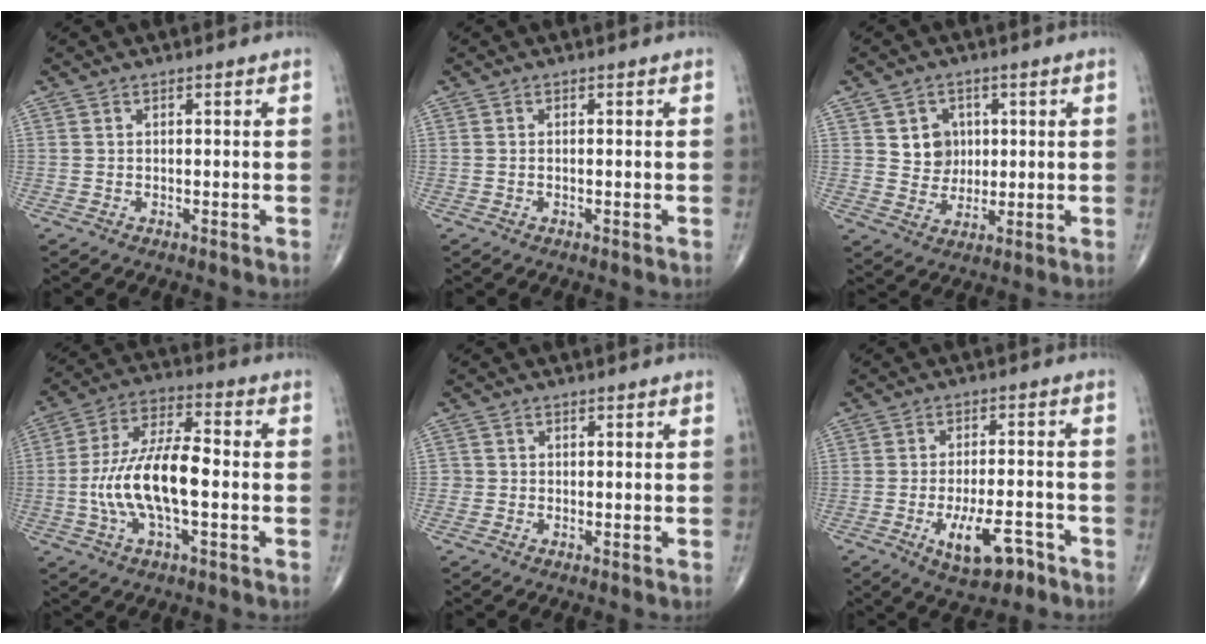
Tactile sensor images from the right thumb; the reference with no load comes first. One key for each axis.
{"total": 0.0}
{"total": 6.3, "fx": 1.6, "fy": 5.5, "fz": 2.6, "tx": -0.011, "ty": -0.006, "tz": 0.029}
{"total": 15.0, "fx": -2.2, "fy": 5.9, "fz": 13.6, "tx": -0.267, "ty": 0.032, "tz": -0.046}
{"total": 0.9, "fx": -0.2, "fy": 0.9, "fz": 0.0, "tx": 0.005, "ty": 0.005, "tz": -0.006}
{"total": 9.2, "fx": -4.5, "fy": 3.8, "fz": 7.1, "tx": -0.111, "ty": 0.020, "tz": -0.065}